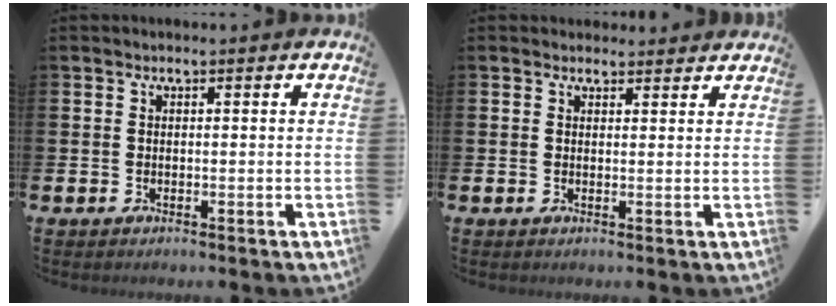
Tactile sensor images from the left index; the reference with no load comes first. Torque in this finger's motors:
{"motor_torque": [1.01, -1.13, 0.14, 0.05]}